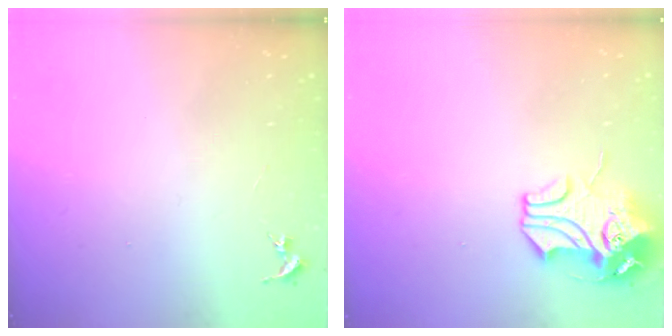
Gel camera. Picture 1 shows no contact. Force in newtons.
{"total": 10.3, "press": 10.2, "slide": 1.7}